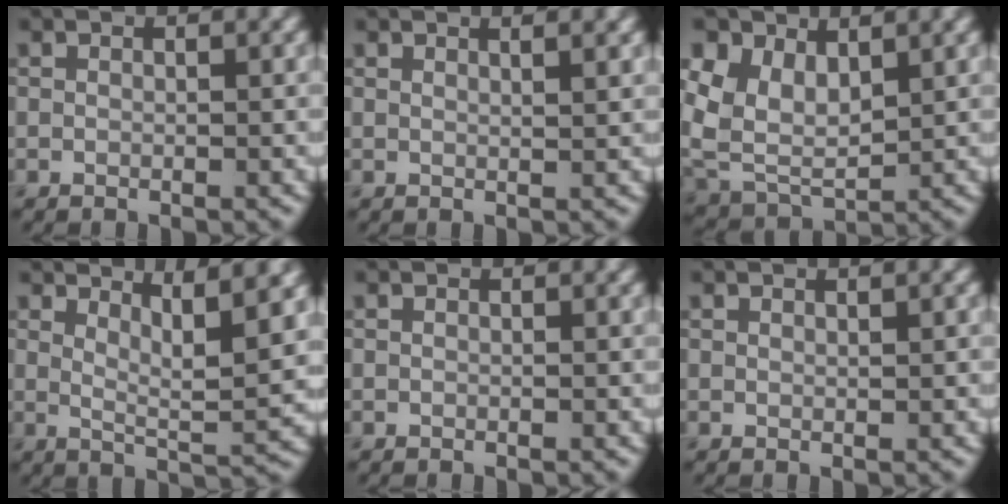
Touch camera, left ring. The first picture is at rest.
{"total": 1.8, "force": [1.3, 0.6, 1.1], "torque": [-0.004, 0.005, 0.006]}
{"total": 7.0, "force": [2.6, 4.7, 4.5], "torque": [-0.109, -0.008, 0.058]}
{"total": 4.9, "force": [2.8, 0.9, 3.9], "torque": [-0.057, -0.007, 0.048]}
{"total": 0.0}
{"total": 0.5, "force": [0.4, 0.1, 0.3], "torque": [-0.004, 0.000, 0.007]}